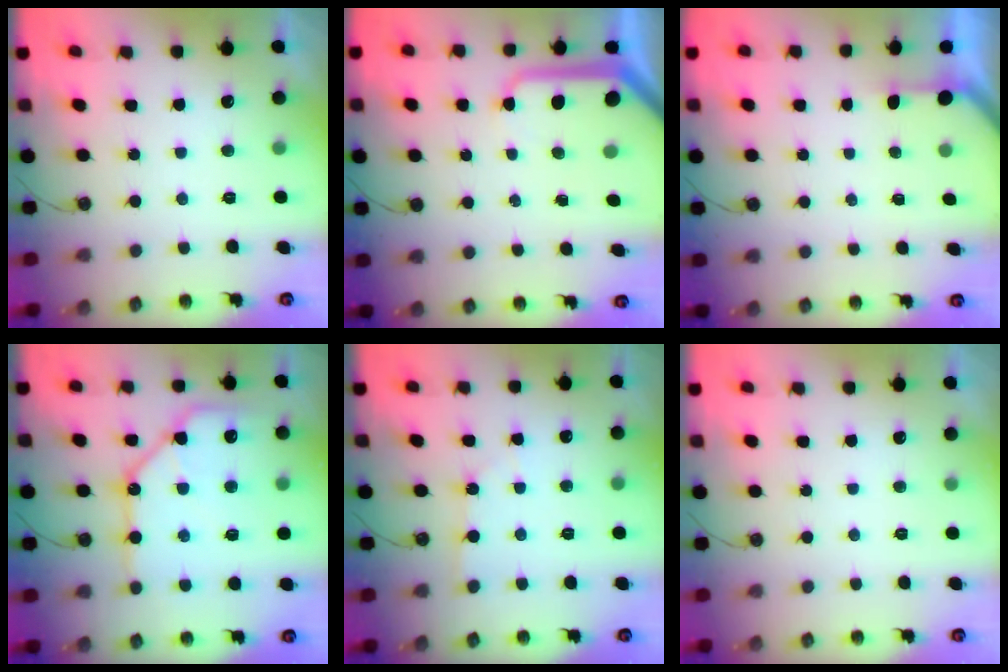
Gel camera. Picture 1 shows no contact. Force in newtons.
{"total": 9.9, "press": 9.8, "slide": 1.1}
{"total": 1.2, "press": 1.2, "slide": 0.1}
{"total": 13.5, "press": 13.4, "slide": 1.4}
{"total": 1.8, "press": 1.8, "slide": 0.3}
{"total": 0.0}